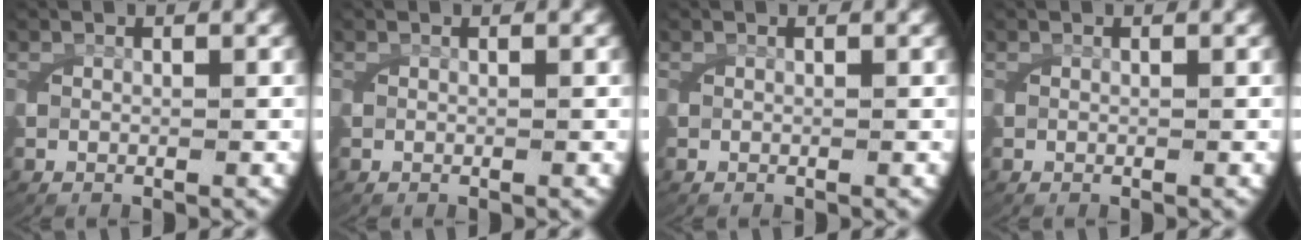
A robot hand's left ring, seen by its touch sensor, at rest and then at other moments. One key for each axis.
{"total": 0.0}
{"total": 0.0}
{"total": 0.0}